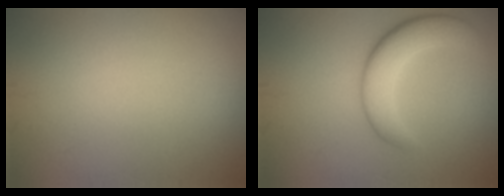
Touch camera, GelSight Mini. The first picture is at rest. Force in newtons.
{"total": 4.8, "press": 4.8, "slide": 0.3}